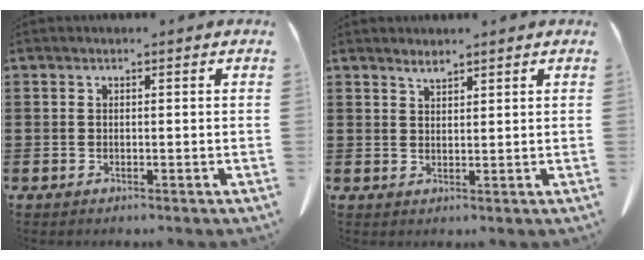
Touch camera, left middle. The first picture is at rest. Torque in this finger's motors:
{"motor_torque": [0.04, 0.01, -0.02, 0.01]}